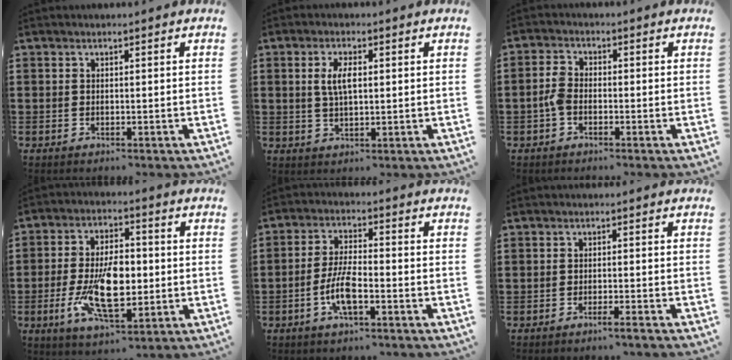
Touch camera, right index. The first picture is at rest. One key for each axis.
{"total": 4.3, "fx": 0.8, "fy": 1.7, "fz": 3.9, "tx": -0.080, "ty": 0.008, "tz": 0.011}
{"total": 3.3, "fx": -1.0, "fy": 1.9, "fz": 2.5, "tx": -0.067, "ty": -0.003, "tz": -0.025}
{"total": 11.6, "fx": -1.6, "fy": 5.6, "fz": 10.0, "tx": -0.209, "ty": -0.008, "tz": -0.033}
{"total": 6.5, "fx": -2.4, "fy": 2.0, "fz": 5.7, "tx": -0.130, "ty": -0.006, "tz": -0.051}
{"total": 1.7, "fx": -1.4, "fy": -0.2, "fz": 0.9, "tx": -0.016, "ty": -0.003, "tz": -0.025}